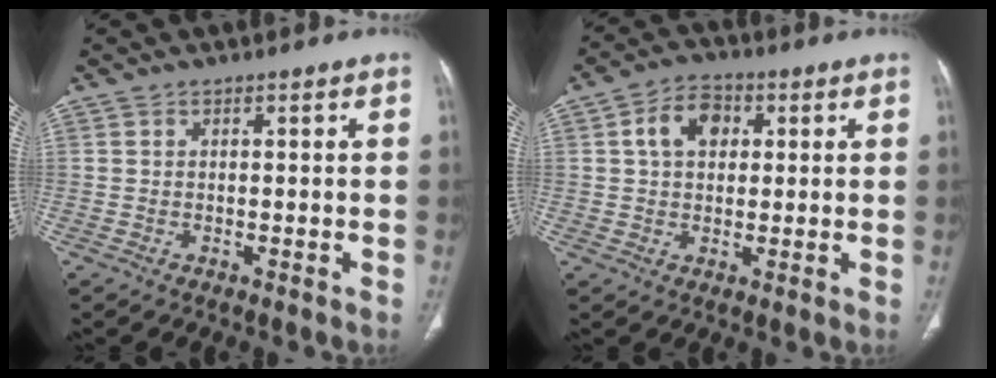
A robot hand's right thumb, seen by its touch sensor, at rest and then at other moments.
{"total": 7.2, "force": [1.8, 5.2, 4.7], "torque": [-0.065, 0.009, 0.025]}